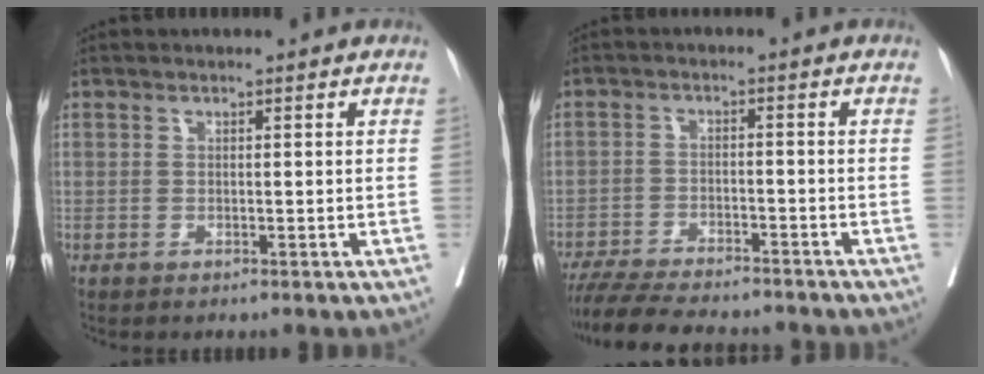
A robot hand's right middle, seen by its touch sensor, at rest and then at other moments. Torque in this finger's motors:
{"motor_torque": [0.24, -0.26, 0.10, 0.08]}